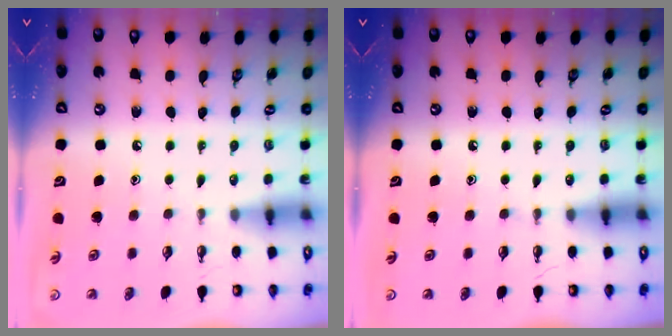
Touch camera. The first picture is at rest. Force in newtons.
{"total": 0.0}